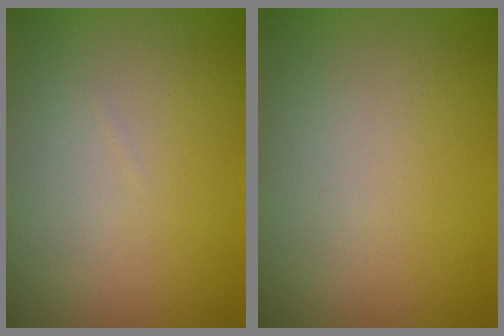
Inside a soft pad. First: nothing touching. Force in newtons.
{"total": 0.0}